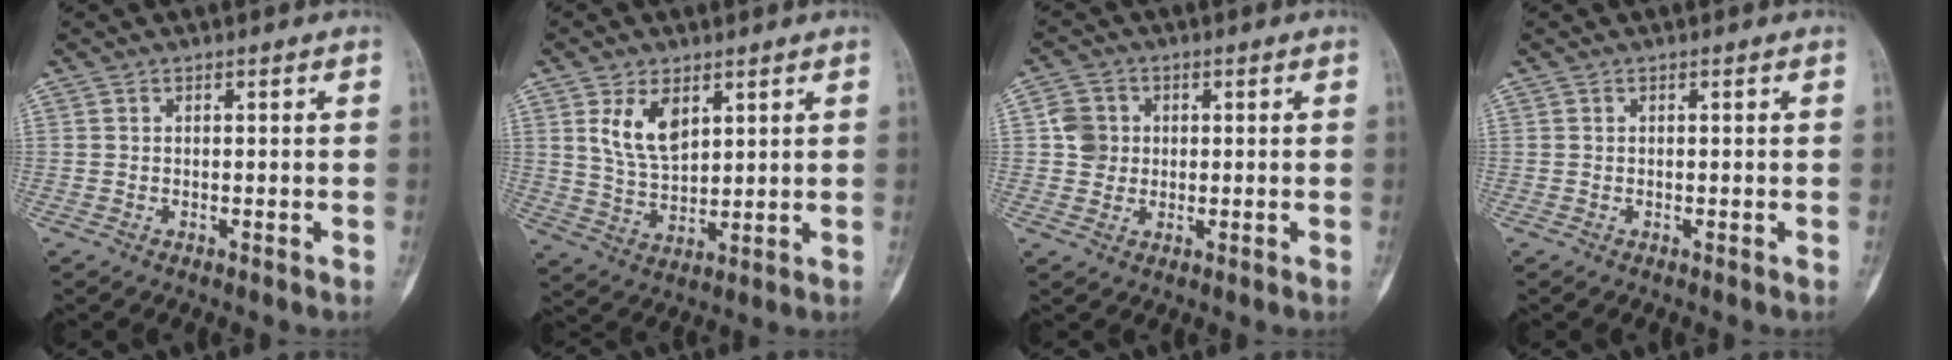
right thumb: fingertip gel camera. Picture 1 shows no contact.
{"total": 8.3, "force": [3.6, 4.6, 5.8], "torque": [-0.092, -0.019, 0.079]}
{"total": 4.9, "force": [0.4, 4.5, 1.7], "torque": [-0.013, 0.003, 0.003]}
{"total": 0.0}